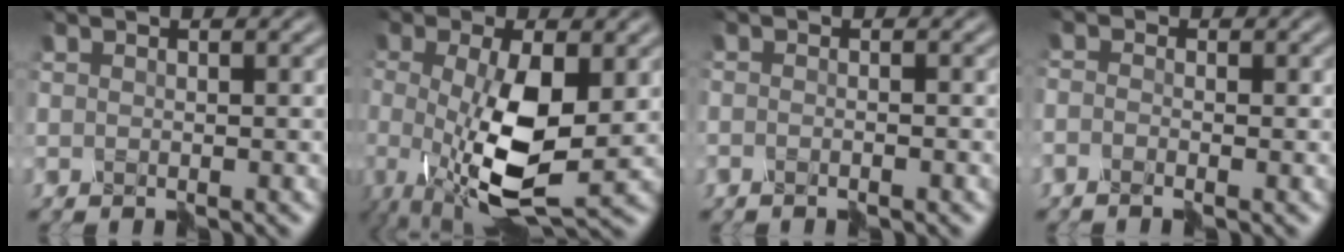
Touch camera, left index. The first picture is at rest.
{"total": 8.7, "force": [-1.5, 3.1, 8.0], "torque": [-0.173, -0.023, -0.019]}
{"total": 1.5, "force": [-1.3, -0.7, 0.0], "torque": [-0.001, -0.009, -0.015]}
{"total": 1.7, "force": [-1.7, 0.0, -0.4], "torque": [0.011, 0.002, -0.027]}